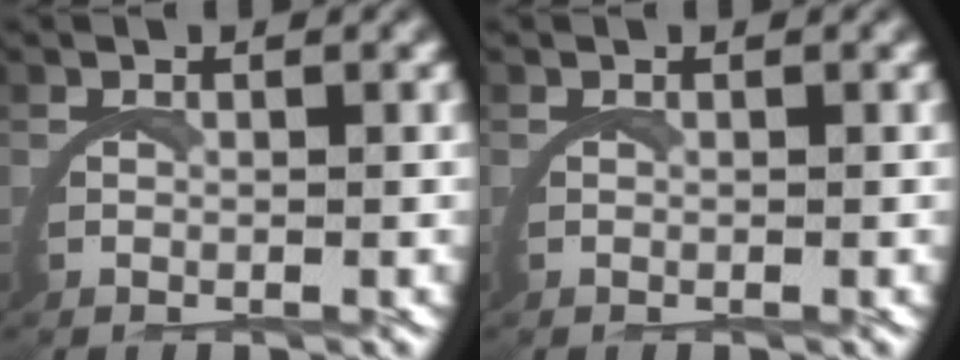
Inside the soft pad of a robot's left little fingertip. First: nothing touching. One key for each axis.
{"total": 0.0}